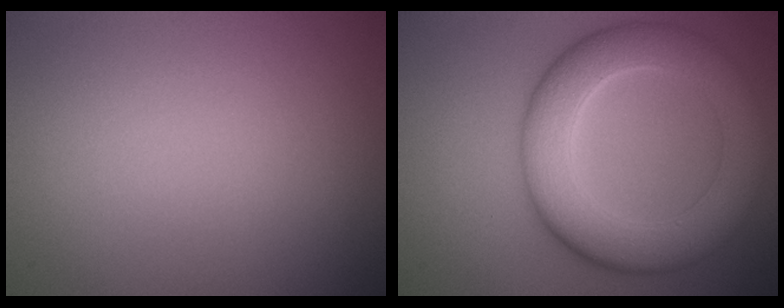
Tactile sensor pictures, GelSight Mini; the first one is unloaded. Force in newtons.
{"total": 8.3, "press": 8.3, "slide": 0.4}